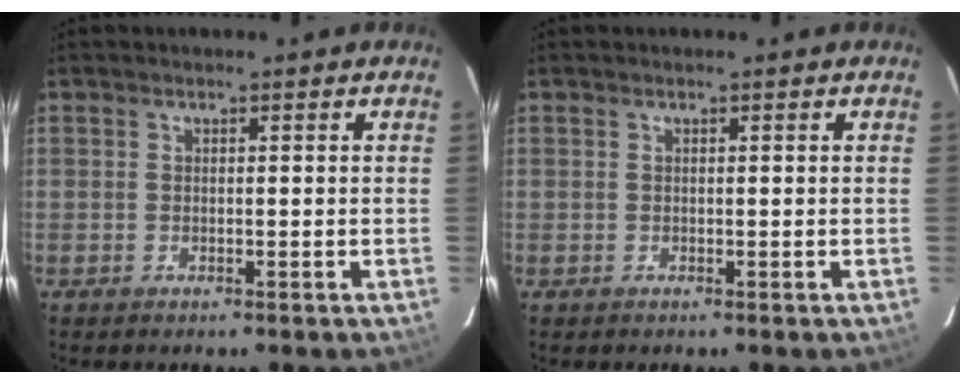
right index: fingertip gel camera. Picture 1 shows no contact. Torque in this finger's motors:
{"motor_torque": [-0.17, 0.13, -0.72, -0.19]}